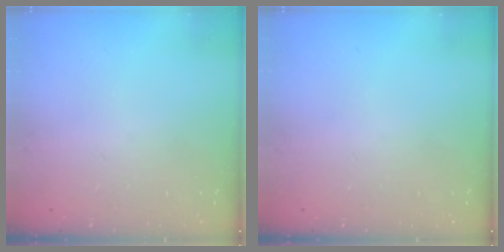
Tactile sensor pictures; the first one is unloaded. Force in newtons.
{"total": 0.0}